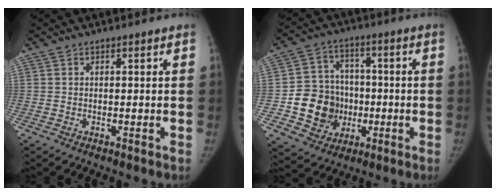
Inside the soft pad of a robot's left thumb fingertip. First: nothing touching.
{"total": 13.3, "force": [-2.6, 11.9, 5.4], "torque": [-0.042, 0.024, -0.037]}